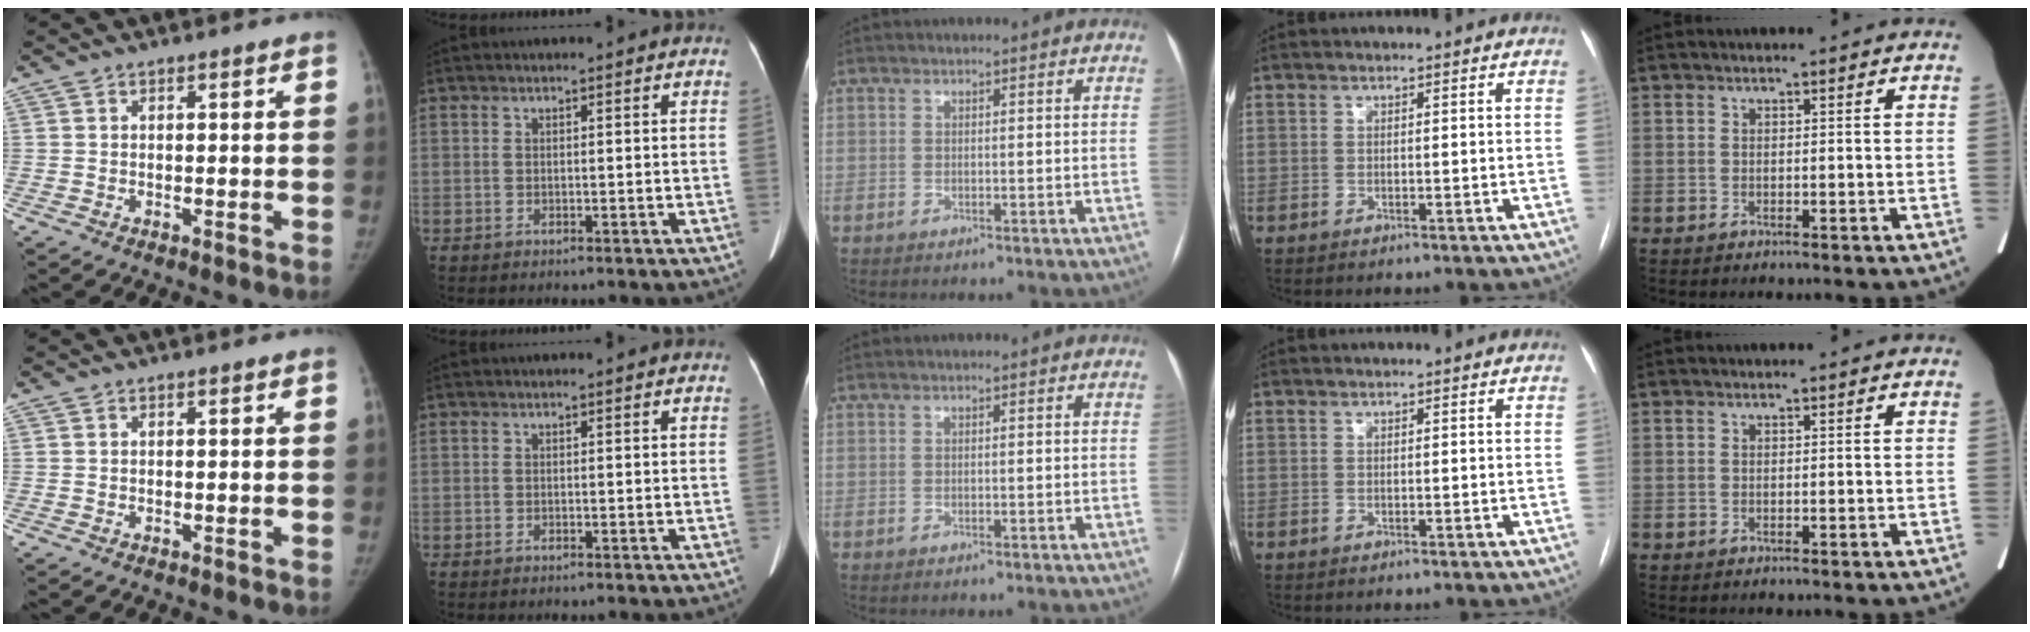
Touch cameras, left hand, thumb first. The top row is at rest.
{}